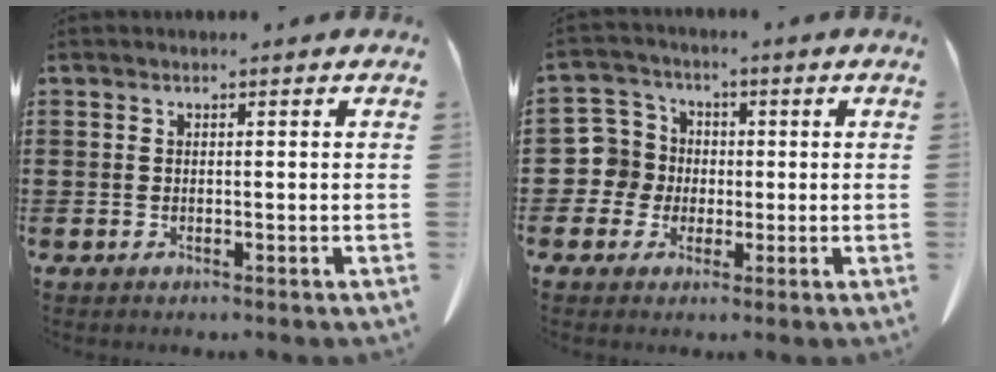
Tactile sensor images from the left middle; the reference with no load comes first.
{"total": 6.3, "force": [-0.4, 6.1, 1.4], "torque": [-0.070, 0.006, -0.010]}